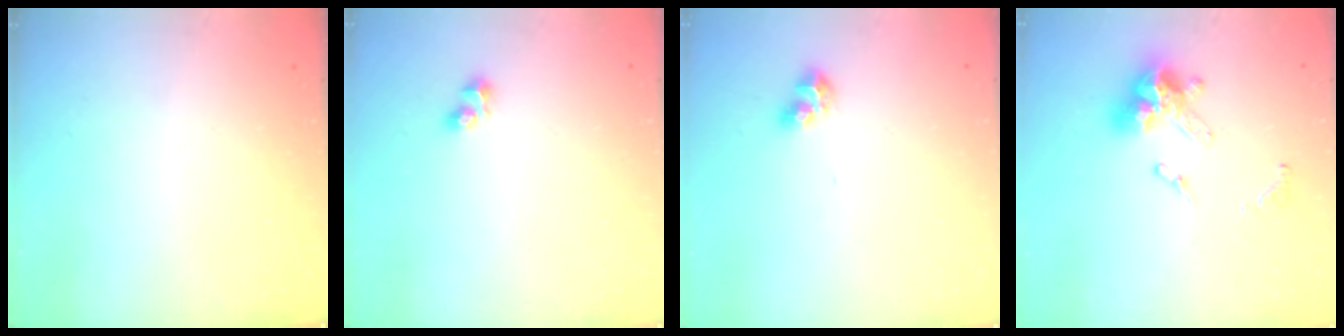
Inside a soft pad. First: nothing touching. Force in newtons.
{"total": 2.7, "press": 2.5, "slide": 1.0}
{"total": 6.8, "press": 6.8, "slide": 0.6}
{"total": 13.5, "press": 13.4, "slide": 1.3}